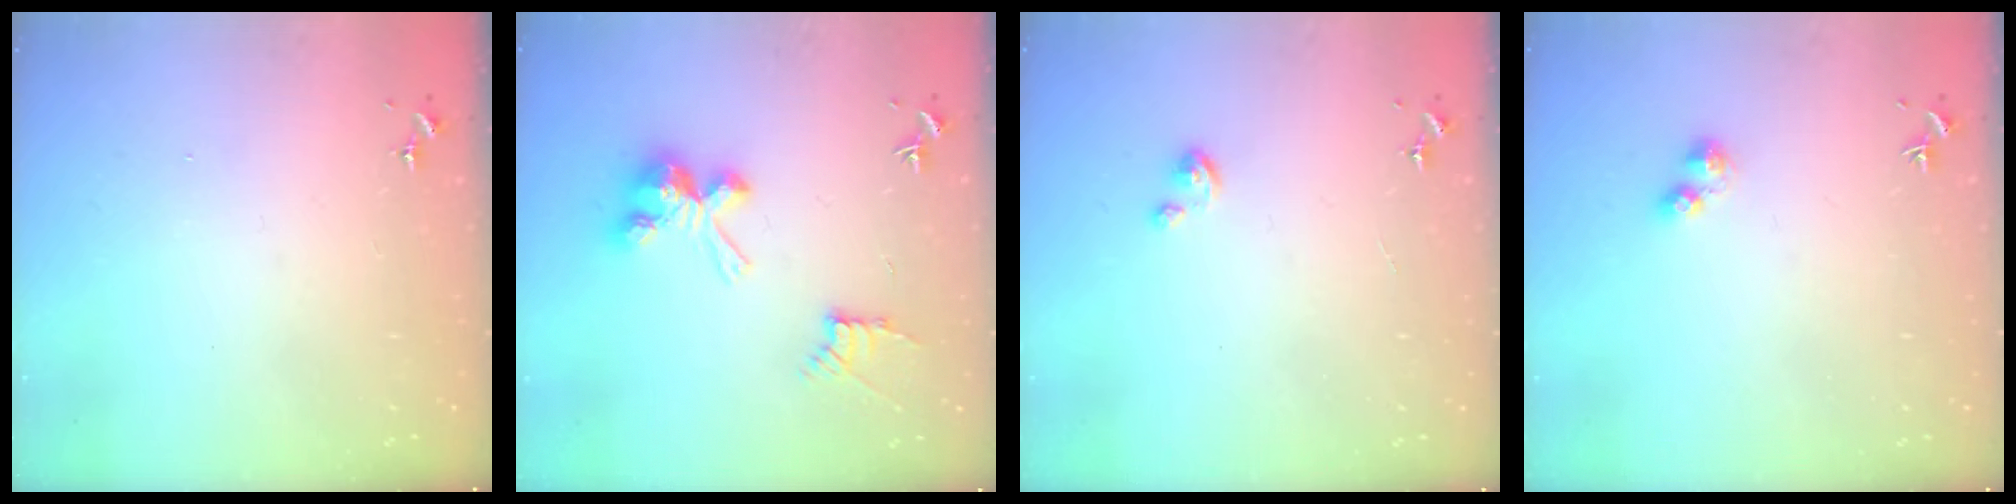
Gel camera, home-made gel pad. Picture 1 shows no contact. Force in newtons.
{"total": 9.8, "press": 9.8, "slide": 0.2}
{"total": 2.9, "press": 2.9, "slide": 0.2}
{"total": 3.5, "press": 3.4, "slide": 0.5}